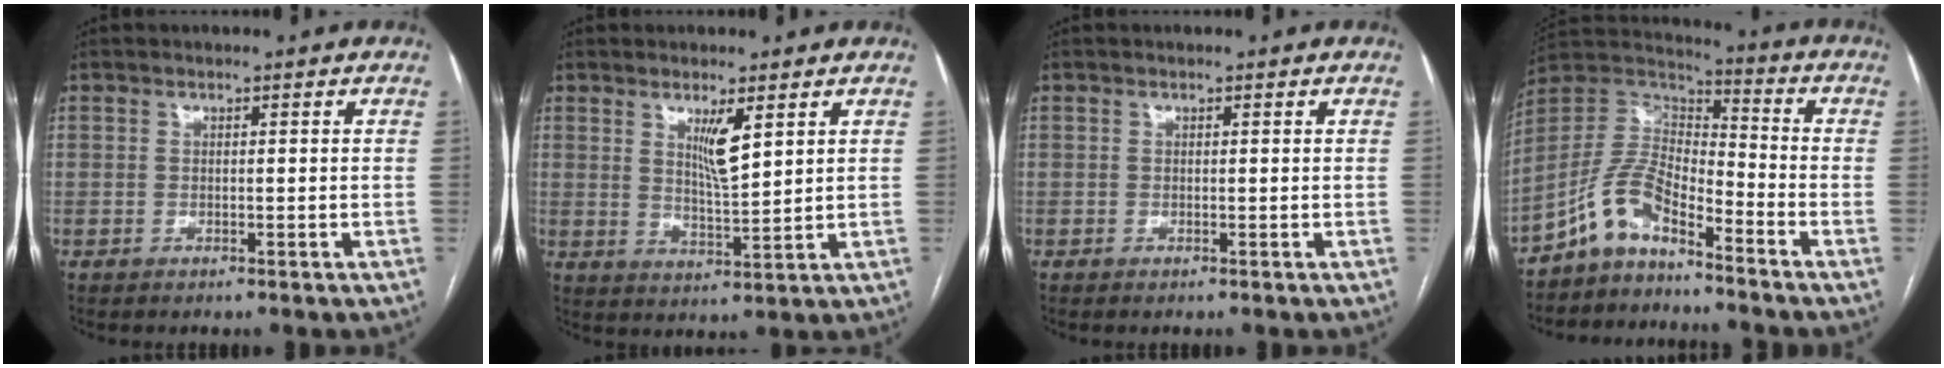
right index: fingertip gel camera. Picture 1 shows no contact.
{"total": 5.1, "force": [2.4, 0.6, 4.4], "torque": [-0.081, -0.013, 0.048]}
{"total": 0.0}
{"total": 9.1, "force": [-6.7, 3.2, 5.2], "torque": [-0.116, 0.027, -0.135]}